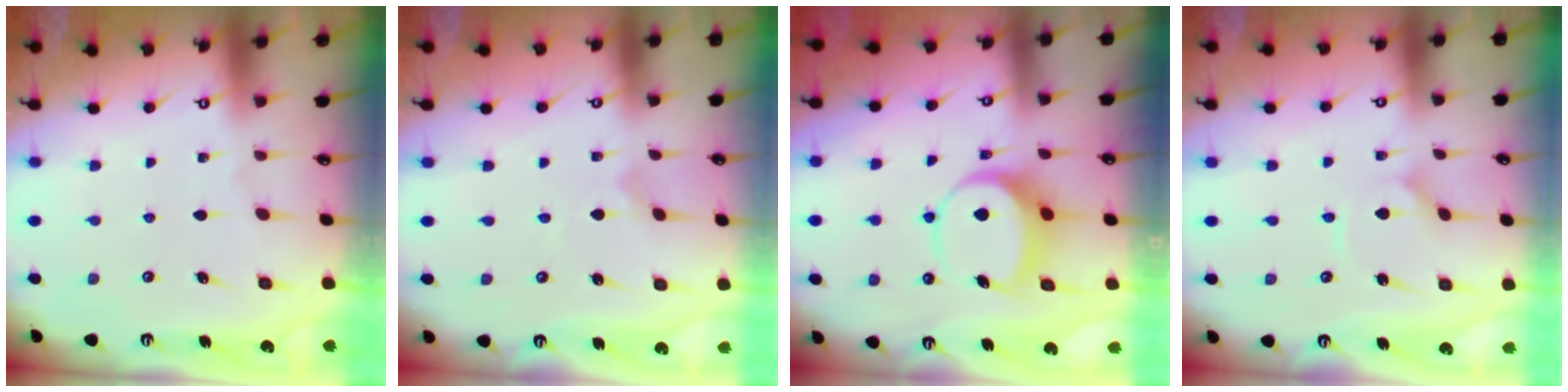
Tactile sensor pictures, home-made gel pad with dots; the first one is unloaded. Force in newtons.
{"total": 0.0}
{"total": 7.0, "press": 7.0, "slide": 0.9}
{"total": 0.9, "press": 0.9, "slide": 0.0}